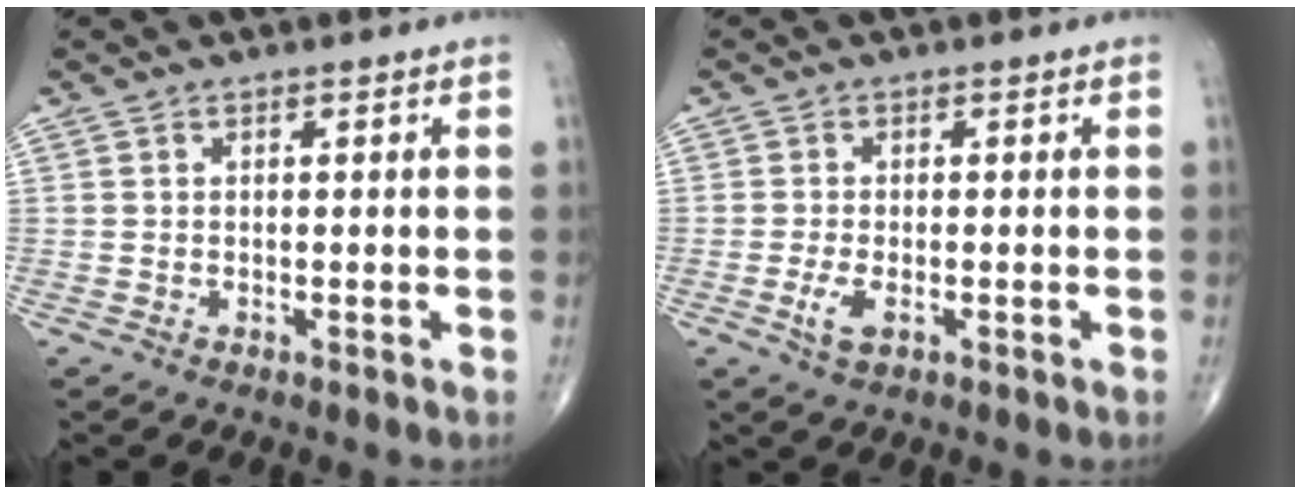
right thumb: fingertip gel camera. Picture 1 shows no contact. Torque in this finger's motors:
{"motor_torque": [-0.05, 0.02, 0.23, 0.26, 0.07]}